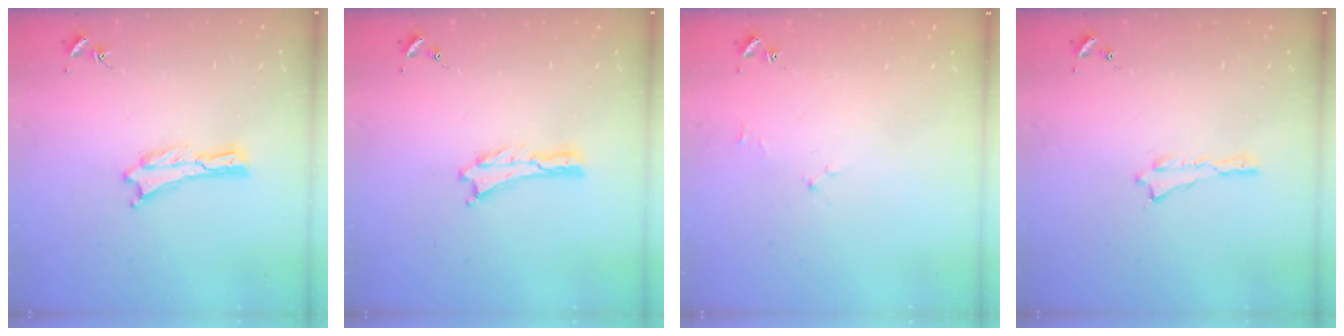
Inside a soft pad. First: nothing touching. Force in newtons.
{"total": 0.0}
{"total": 1.7, "press": 1.6, "slide": 0.3}
{"total": 0.0}